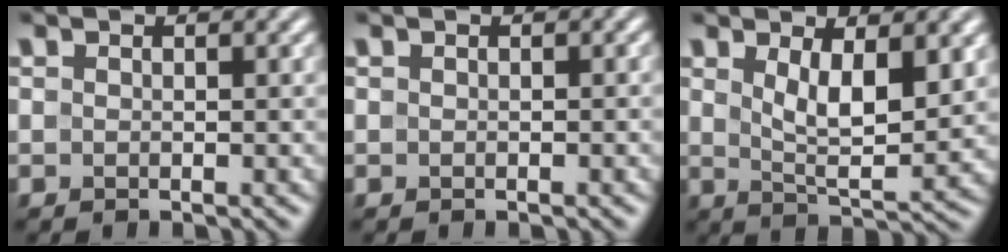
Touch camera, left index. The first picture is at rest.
{"total": 0.0}
{"total": 5.6, "force": [1.7, 2.0, 4.9], "torque": [-0.094, -0.009, 0.037]}